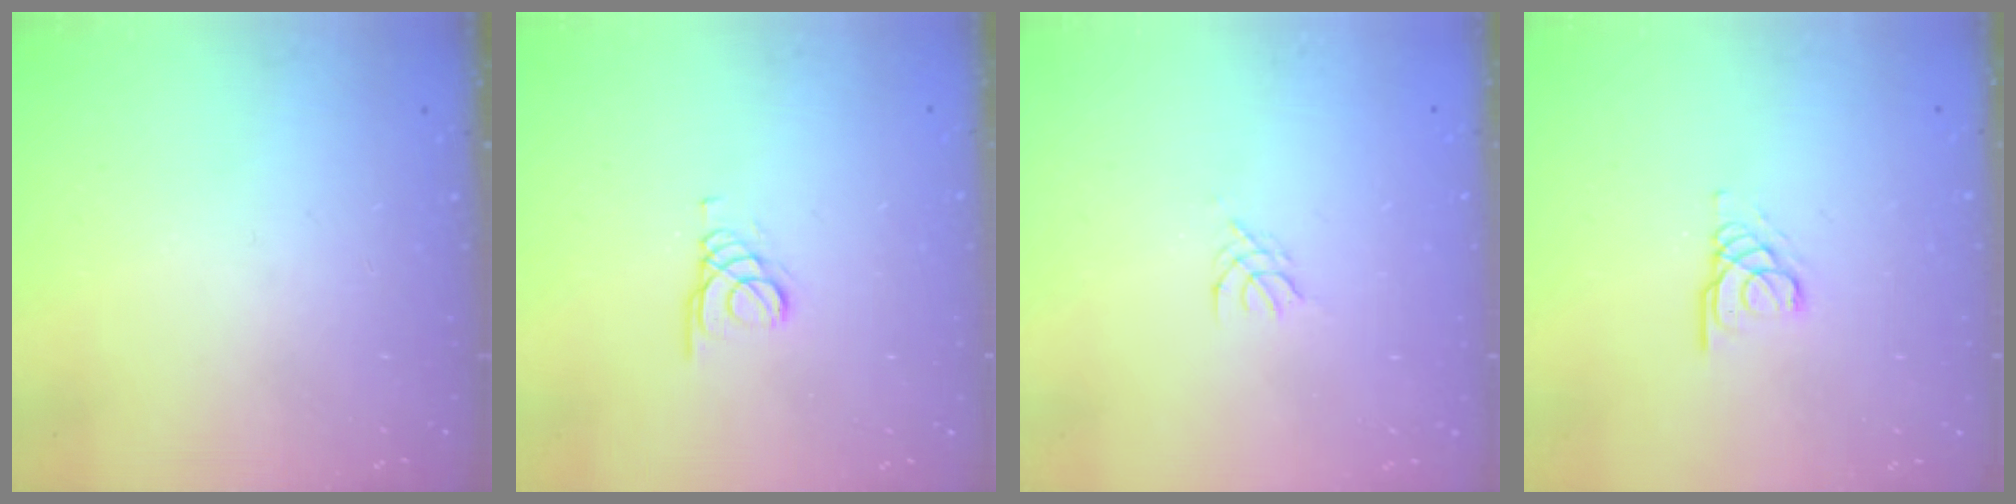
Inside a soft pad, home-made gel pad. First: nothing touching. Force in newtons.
{"total": 1.6, "press": 1.6, "slide": 0.0}
{"total": 1.2, "press": 1.2, "slide": 0.3}
{"total": 3.1, "press": 3.1, "slide": 0.2}